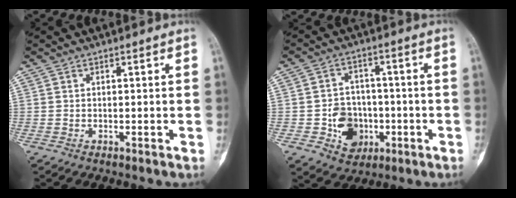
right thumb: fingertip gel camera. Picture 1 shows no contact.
{"total": 9.2, "force": [-2.5, 7.7, 4.5], "torque": [-0.028, 0.018, -0.037]}